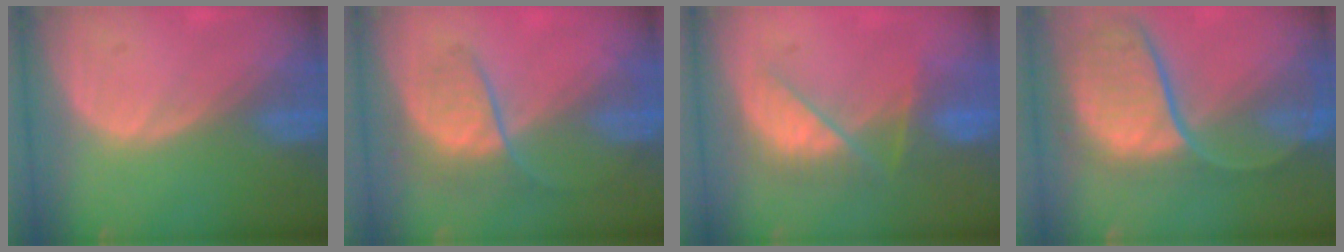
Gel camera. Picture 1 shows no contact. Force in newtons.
{"total": 6.4, "press": 6.0, "slide": 2.2}
{"total": 7.1, "press": 7.0, "slide": 1.3}
{"total": 12.1, "press": 9.9, "slide": 7.0}